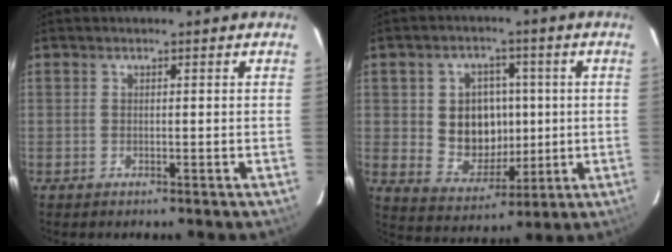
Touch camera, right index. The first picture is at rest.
{"total": 10.6, "force": [0.5, 9.1, 5.4], "torque": [-0.115, 0.012, 0.028]}